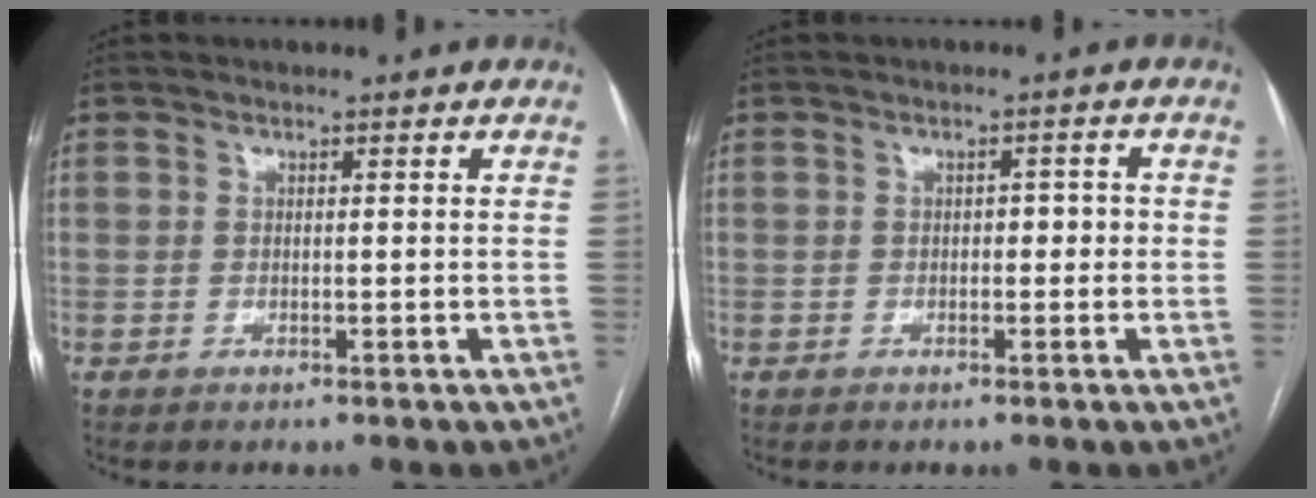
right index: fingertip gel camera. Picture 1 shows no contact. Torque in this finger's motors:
{"motor_torque": [0.18, -0.04, 0.20, 0.02]}